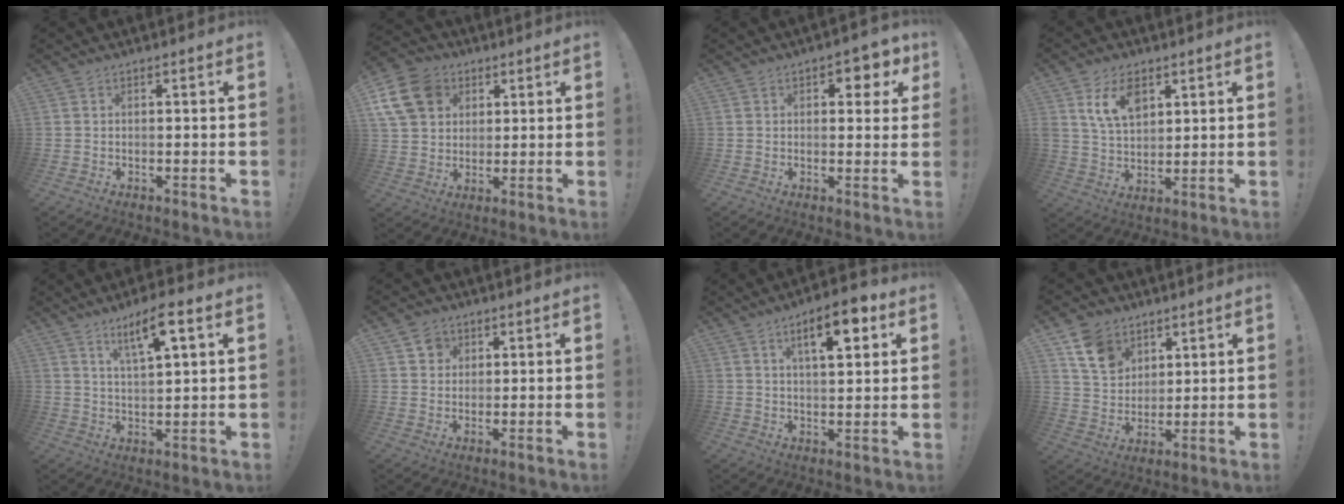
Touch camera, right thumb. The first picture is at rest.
{"total": 14.4, "force": [5.5, 11.5, 6.7], "torque": [-0.109, -0.023, 0.112]}
{"total": 5.0, "force": [1.8, 3.0, 3.5], "torque": [-0.028, -0.009, 0.024]}
{"total": 10.5, "force": [5.5, 6.7, 6.1], "torque": [-0.109, -0.010, 0.105]}
{"total": 9.1, "force": [5.0, 1.7, 7.4], "torque": [-0.118, -0.016, 0.079]}
{"total": 4.6, "force": [2.3, 3.9, 0.9], "torque": [-0.009, -0.007, 0.042]}
{"total": 10.8, "force": [5.3, 4.0, 8.5], "torque": [-0.114, -0.015, 0.083]}
{"total": 11.4, "force": [6.8, 8.0, 4.3], "torque": [-0.072, -0.035, 0.135]}